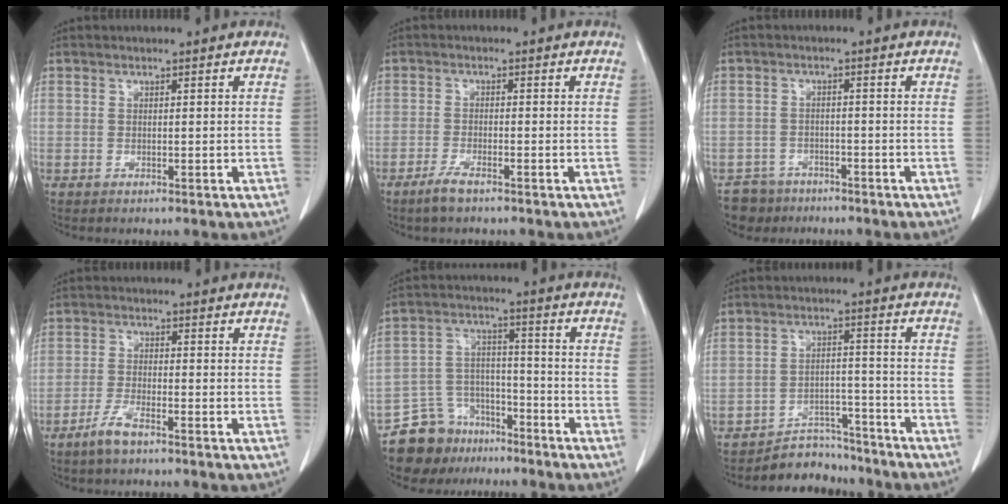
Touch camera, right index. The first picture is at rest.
{"total": 2.9, "force": [-2.3, 0.2, 1.8], "torque": [-0.043, -0.004, -0.045]}
{"total": 4.4, "force": [-3.5, 2.6, -0.6], "torque": [0.013, 0.004, -0.061]}
{"total": 3.8, "force": [-2.9, 0.4, 2.4], "torque": [-0.053, -0.003, -0.058]}
{"total": 9.5, "force": [-7.7, 5.5, 0.9], "torque": [-0.022, 0.038, -0.130]}
{"total": 7.6, "force": [-7.1, 2.7, -0.5], "torque": [0.022, 0.038, -0.113]}